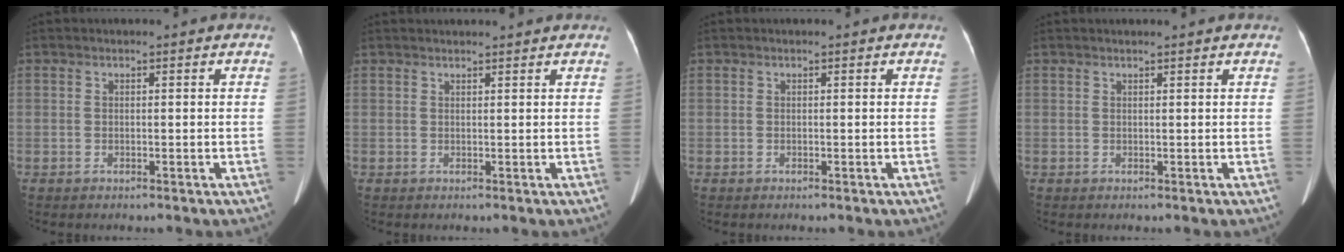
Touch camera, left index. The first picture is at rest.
{"total": 4.3, "force": [4.2, 0.0, 1.1], "torque": [-0.008, 0.017, 0.046]}
{"total": 0.0}
{"total": 2.1, "force": [2.0, 0.1, 0.9], "torque": [-0.009, 0.011, 0.023]}